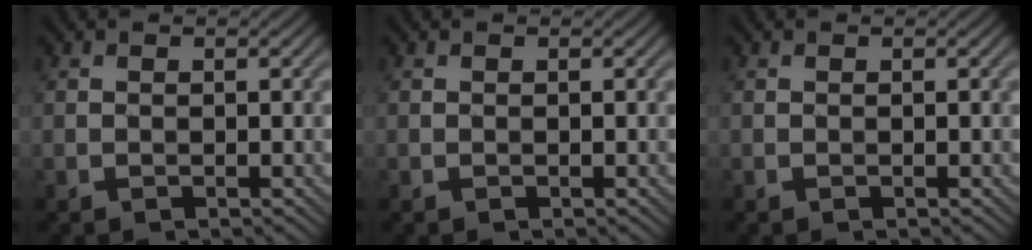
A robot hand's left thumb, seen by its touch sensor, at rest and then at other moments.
{"total": 0.0}
{"total": 0.0}